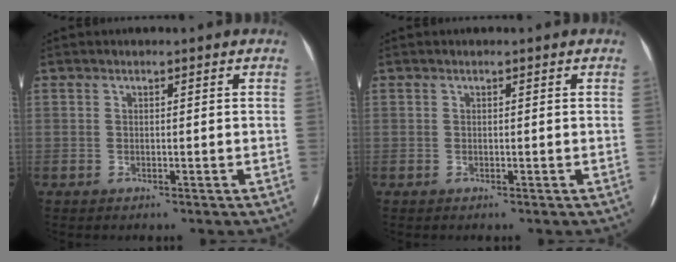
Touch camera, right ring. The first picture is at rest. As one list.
[{"total": 0.0}]